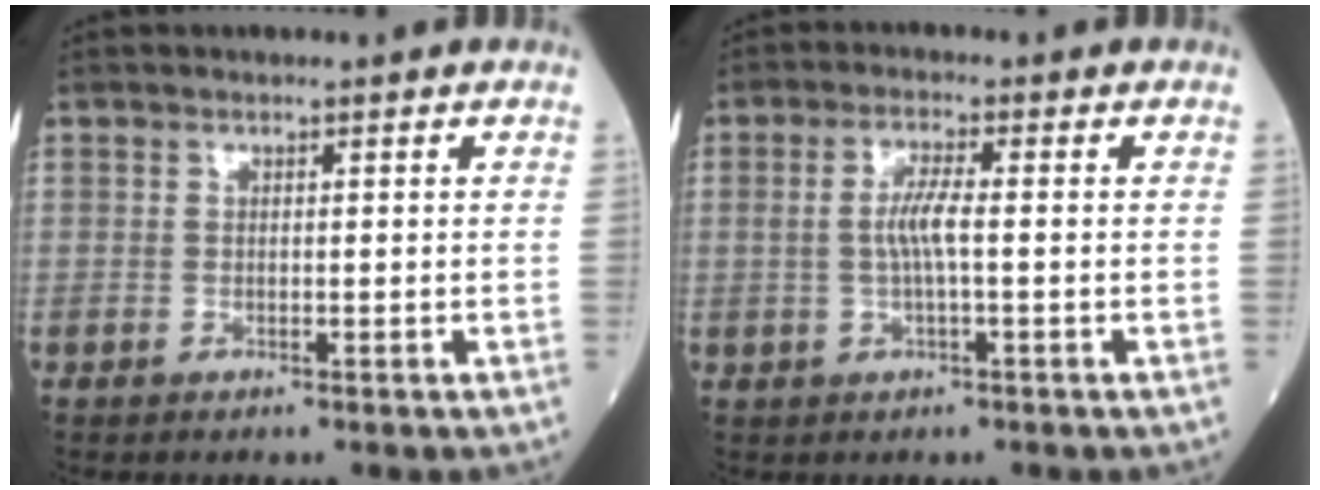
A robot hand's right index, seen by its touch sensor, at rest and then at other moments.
{"total": 4.0, "force": [-0.1, 0.4, 3.9], "torque": [-0.084, 0.003, -0.002]}